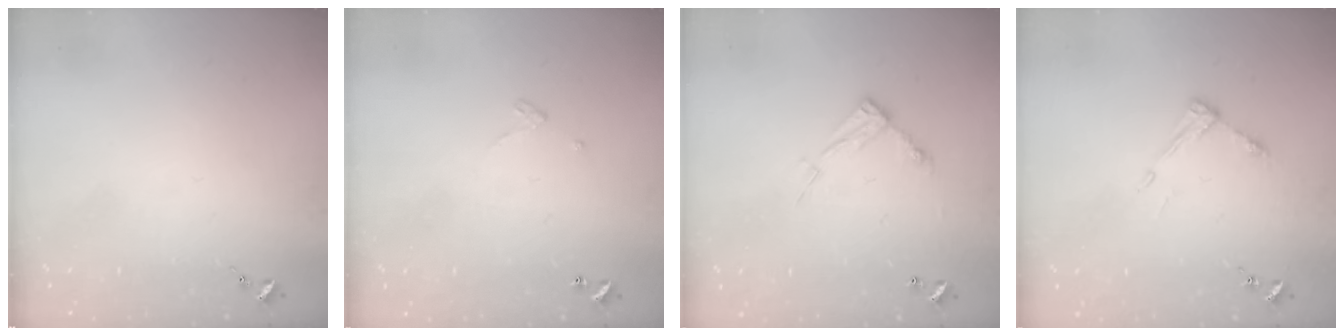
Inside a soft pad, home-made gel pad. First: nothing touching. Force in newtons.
{"total": 3.2, "press": 3.2, "slide": 0.2}
{"total": 10.4, "press": 10.3, "slide": 0.7}
{"total": 6.4, "press": 6.4, "slide": 0.4}